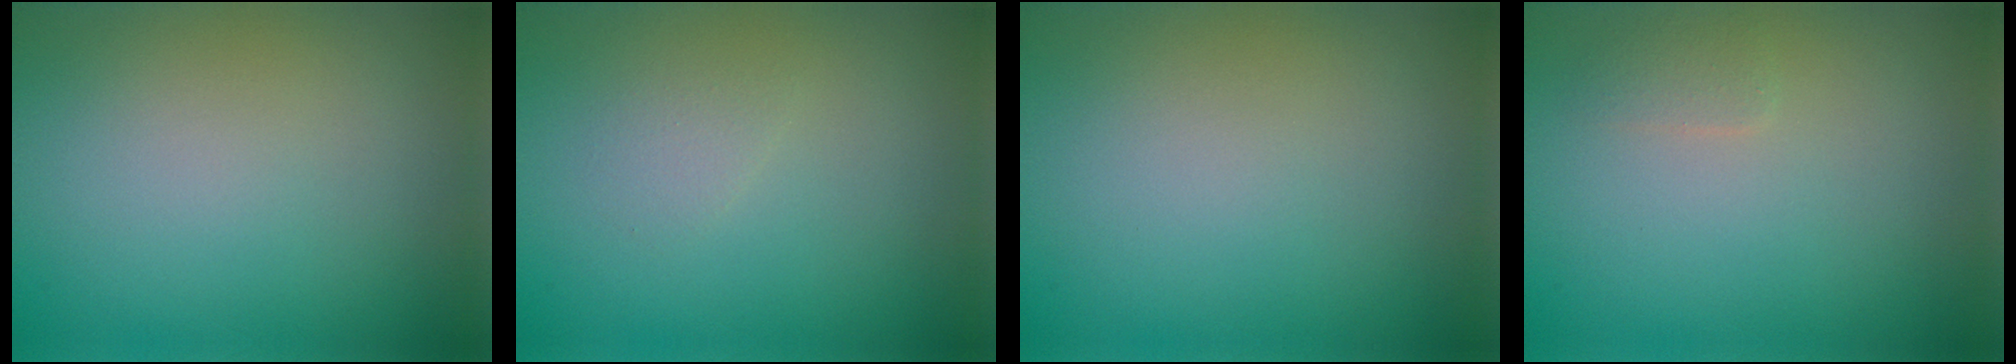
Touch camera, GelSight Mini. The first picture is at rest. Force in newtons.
{"total": 0.8, "press": 0.8, "slide": 0.0}
{"total": 0.0}
{"total": 0.9, "press": 0.9, "slide": 0.0}